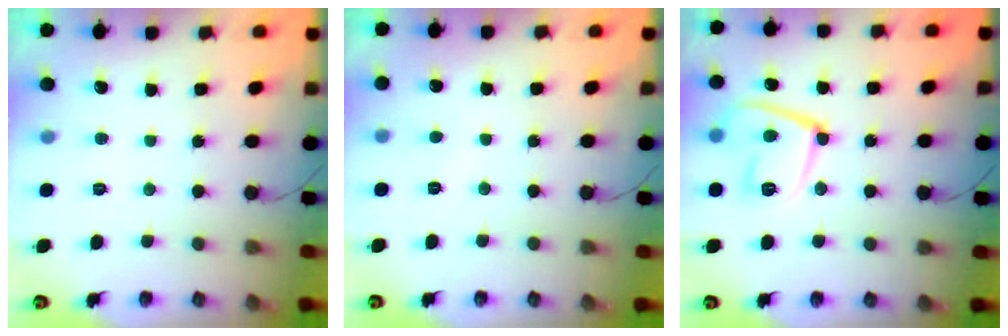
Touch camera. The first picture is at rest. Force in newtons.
{"total": 1.6, "press": 1.5, "slide": 0.4}
{"total": 13.3, "press": 13.2, "slide": 1.3}